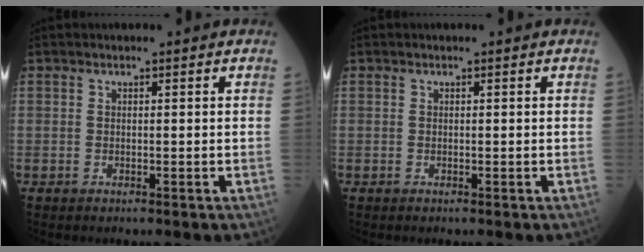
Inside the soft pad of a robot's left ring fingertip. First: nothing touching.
{"total": 0.0}